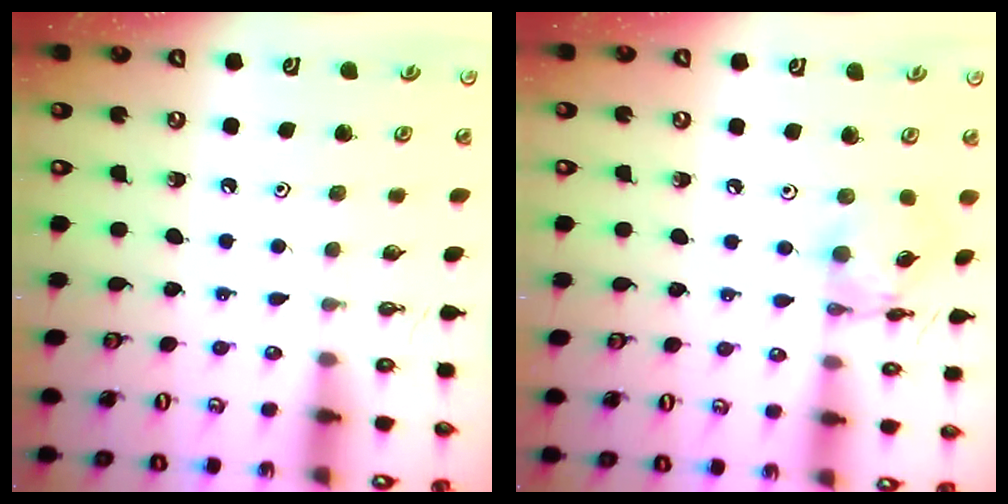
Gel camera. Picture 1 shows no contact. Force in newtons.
{"total": 7.8, "press": 7.8, "slide": 0.4}